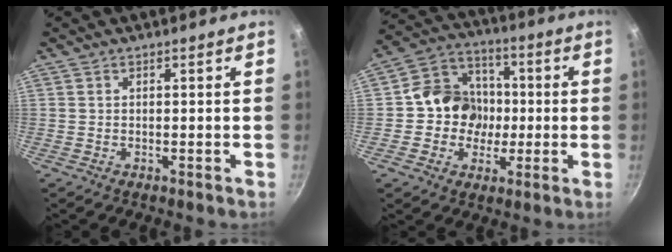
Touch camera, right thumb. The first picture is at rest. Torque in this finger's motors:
{"motor_torque": [1.17, 1.10, 0.20, -0.41, 0.00]}